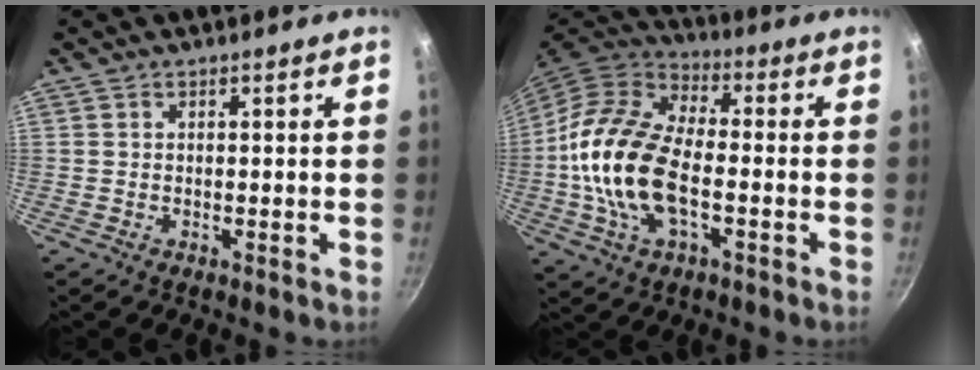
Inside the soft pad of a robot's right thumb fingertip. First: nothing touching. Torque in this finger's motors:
{"motor_torque": [-0.39, 1.21, 2.17, -0.60, 0.65]}